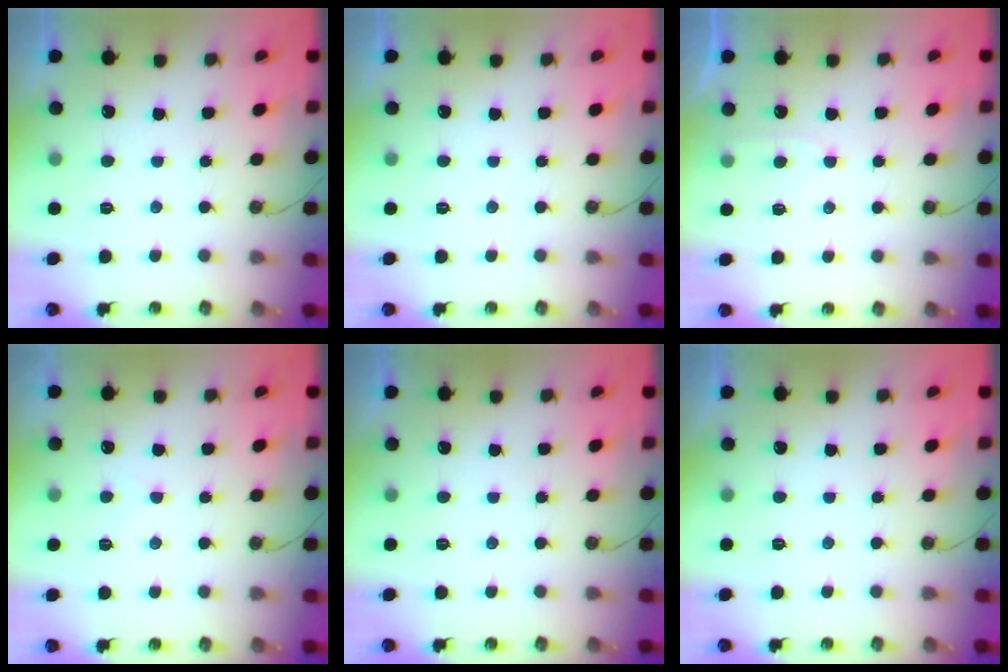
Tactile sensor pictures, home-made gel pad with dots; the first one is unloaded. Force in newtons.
{"total": 0.0}
{"total": 4.0, "press": 3.9, "slide": 0.6}
{"total": 5.0, "press": 4.9, "slide": 0.7}
{"total": 0.0}
{"total": 0.0}